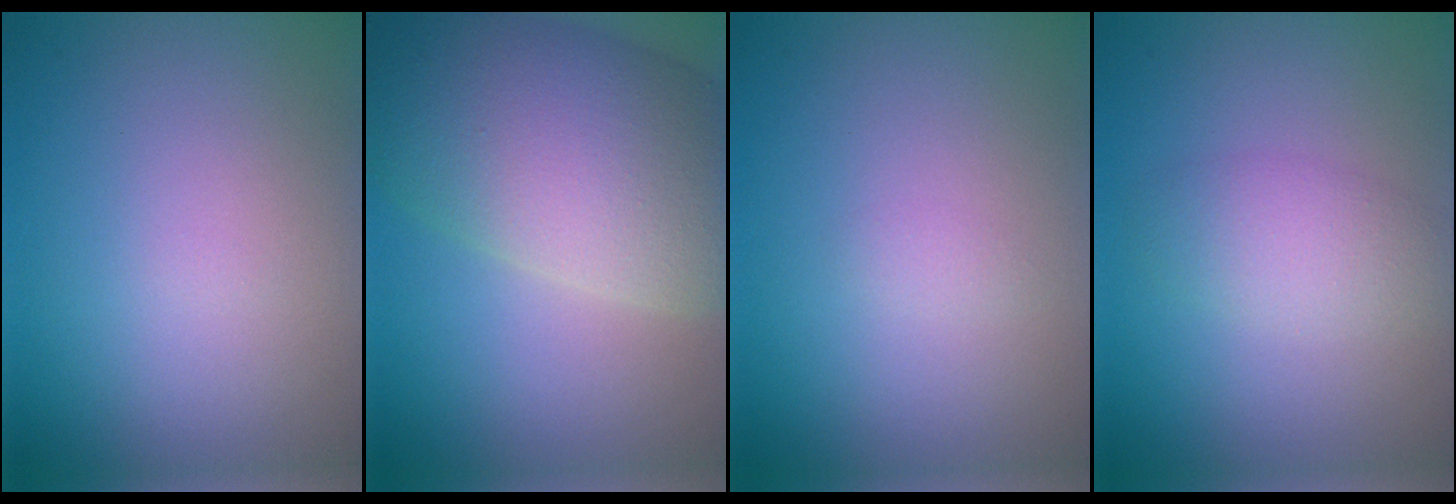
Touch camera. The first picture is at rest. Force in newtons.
{"total": 12.6, "press": 12.6, "slide": 0.3}
{"total": 0.6, "press": 0.6, "slide": 0.0}
{"total": 2.9, "press": 2.9, "slide": 0.1}